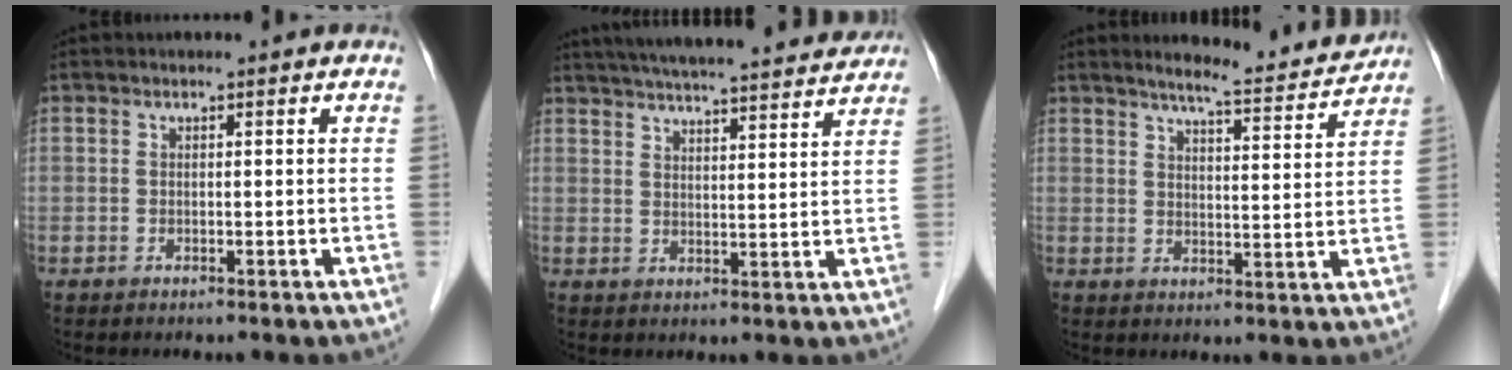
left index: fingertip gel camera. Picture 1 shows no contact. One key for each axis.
{"total": 23.5, "fx": 21.6, "fy": 2.0, "fz": 9.2, "tx": -0.151, "ty": 0.008, "tz": 0.285}
{"total": 9.4, "fx": 8.9, "fy": 0.1, "fz": 3.0, "tx": -0.049, "ty": -0.008, "tz": 0.115}